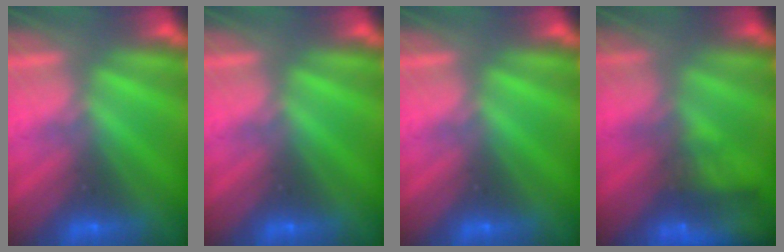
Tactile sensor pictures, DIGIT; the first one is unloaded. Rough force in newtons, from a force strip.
{"total": 0.0}
{"total": 0.0}
{"total": 9.3}